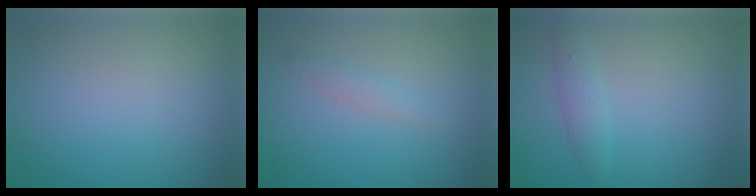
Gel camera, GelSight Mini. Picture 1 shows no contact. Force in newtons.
{"total": 1.2, "press": 1.2, "slide": 0.1}
{"total": 1.7, "press": 1.7, "slide": 0.1}